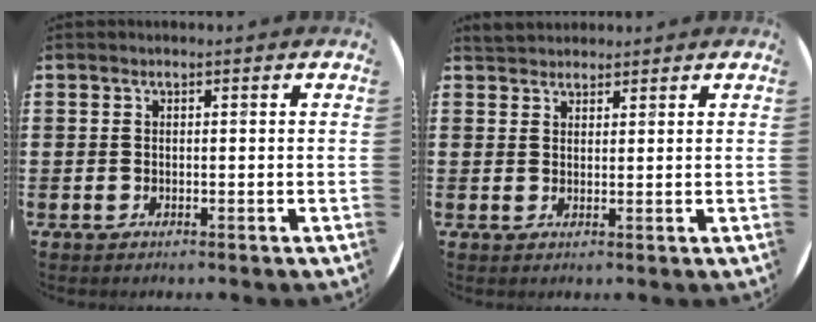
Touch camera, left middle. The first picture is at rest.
{"total": 2.2, "force": [2.1, 0.6, -0.1], "torque": [-0.001, 0.001, 0.041]}